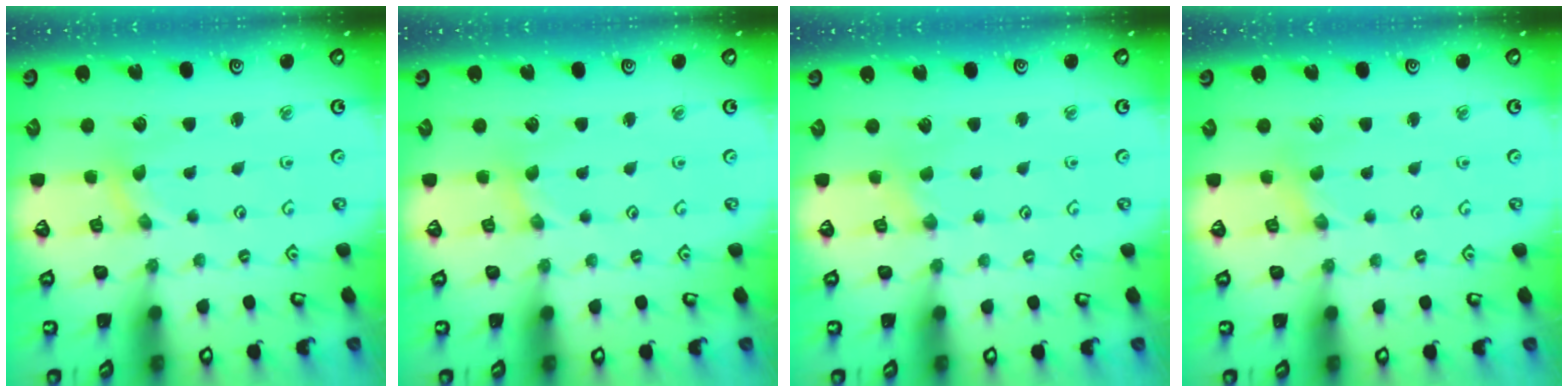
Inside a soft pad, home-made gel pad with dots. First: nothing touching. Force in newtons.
{"total": 0.0}
{"total": 1.1, "press": 1.0, "slide": 0.2}
{"total": 0.0}